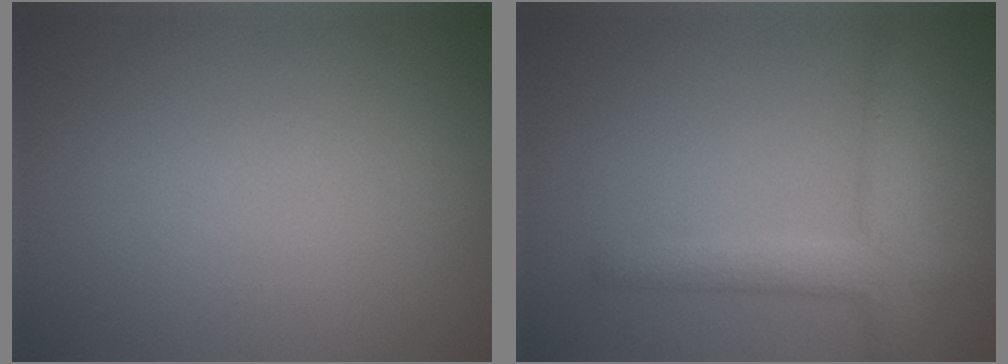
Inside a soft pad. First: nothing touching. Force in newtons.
{"total": 4.0, "press": 4.0, "slide": 0.3}